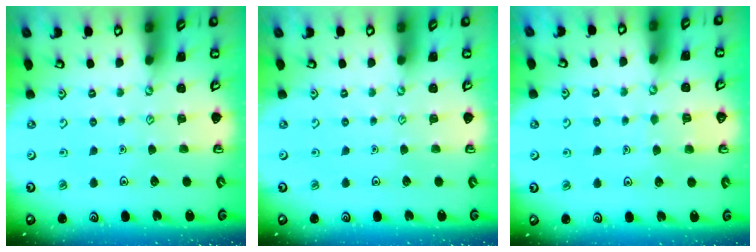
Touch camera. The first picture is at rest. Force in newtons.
{"total": 0.0}
{"total": 3.3, "press": 3.3, "slide": 0.2}